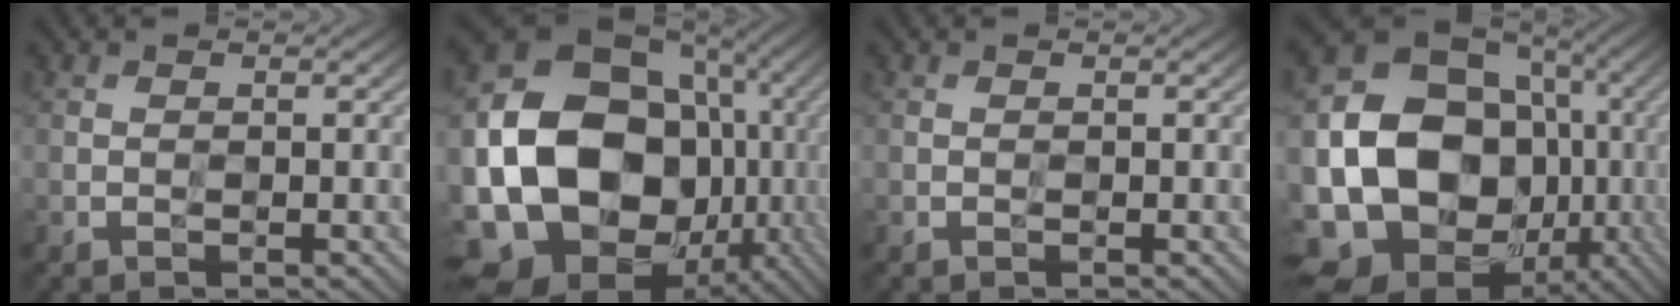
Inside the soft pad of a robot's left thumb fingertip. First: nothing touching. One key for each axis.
{"total": 22.4, "fx": -3.0, "fy": 17.8, "fz": 13.2, "tx": -0.293, "ty": -0.051, "tz": -0.034}
{"total": 0.0}
{"total": 20.9, "fx": -4.0, "fy": 17.2, "fz": 11.2, "tx": -0.240, "ty": -0.052, "tz": -0.065}